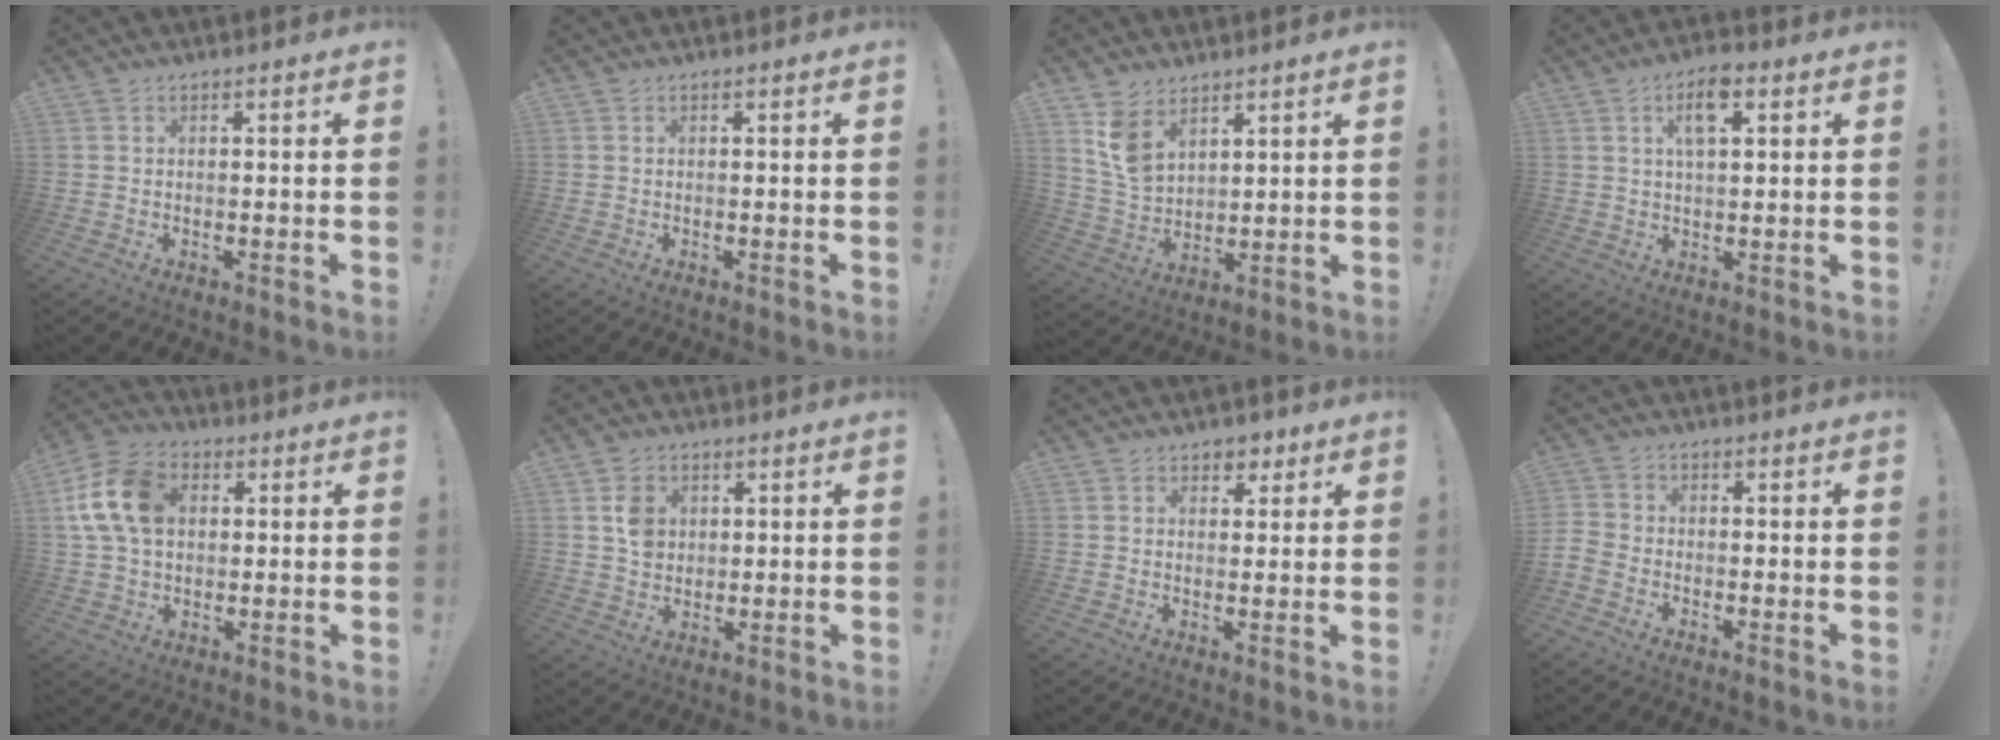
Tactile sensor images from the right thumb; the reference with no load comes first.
{"total": 0.0}
{"total": 9.0, "force": [5.6, 5.7, 4.1], "torque": [-0.069, -0.028, 0.113]}
{"total": 7.4, "force": [3.0, 3.4, 5.8], "torque": [-0.091, 0.001, 0.050]}
{"total": 14.6, "force": [3.1, 10.4, 9.7], "torque": [-0.172, 0.011, 0.065]}
{"total": 6.4, "force": [1.6, 5.6, 2.8], "torque": [-0.024, 0.001, 0.029]}
{"total": 4.2, "force": [2.3, 3.2, 1.2], "torque": [0.001, -0.013, 0.040]}
{"total": 3.0, "force": [-2.0, 1.8, 1.2], "torque": [-0.031, 0.003, -0.040]}